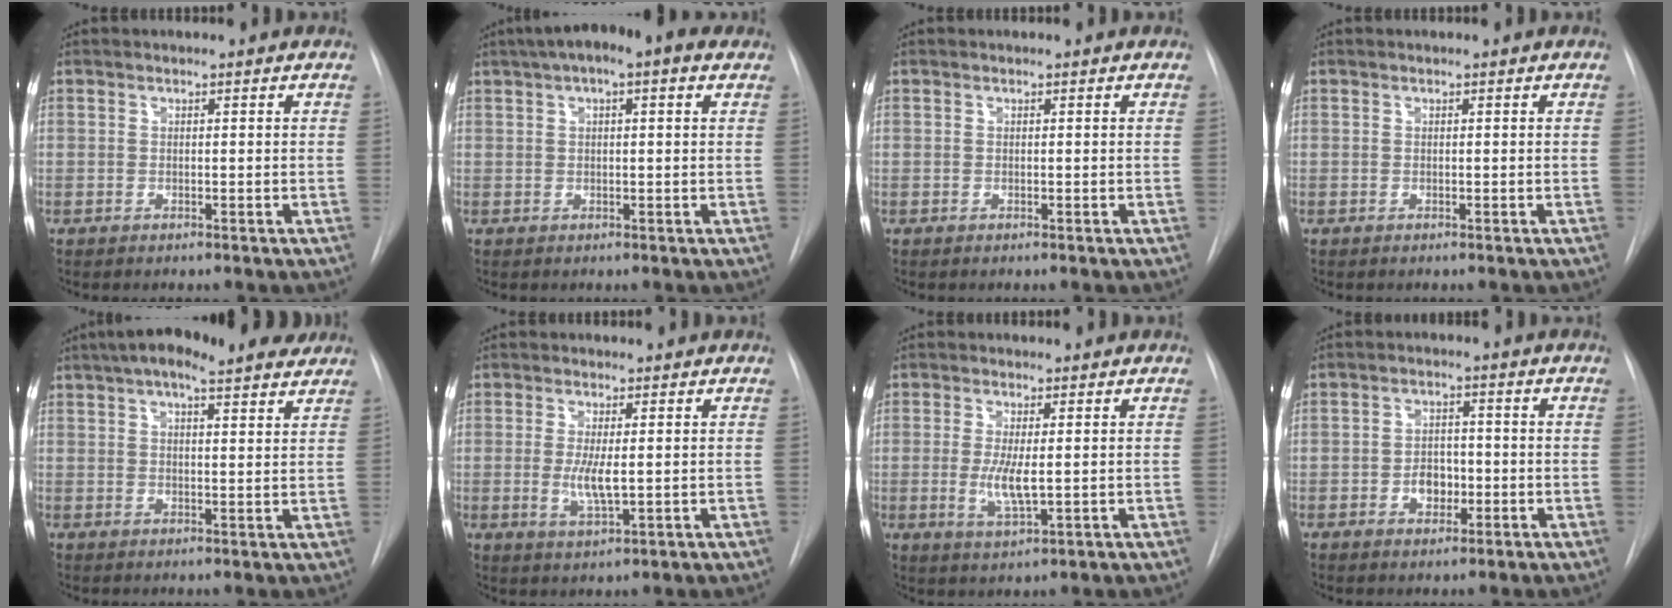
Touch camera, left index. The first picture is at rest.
{"total": 8.9, "force": [5.1, 2.4, 6.9], "torque": [-0.111, 0.042, 0.072]}
{"total": 0.0}
{"total": 0.0}
{"total": 14.6, "force": [11.1, 3.8, 8.6], "torque": [-0.146, 0.042, 0.151]}
{"total": 4.4, "force": [0.0, 1.0, 4.3], "torque": [-0.088, -0.011, 0.003]}
{"total": 4.9, "force": [-0.1, 1.1, 4.7], "torque": [-0.098, -0.013, 0.003]}
{"total": 3.9, "force": [-1.1, 2.8, 2.5], "torque": [-0.036, 0.006, -0.015]}